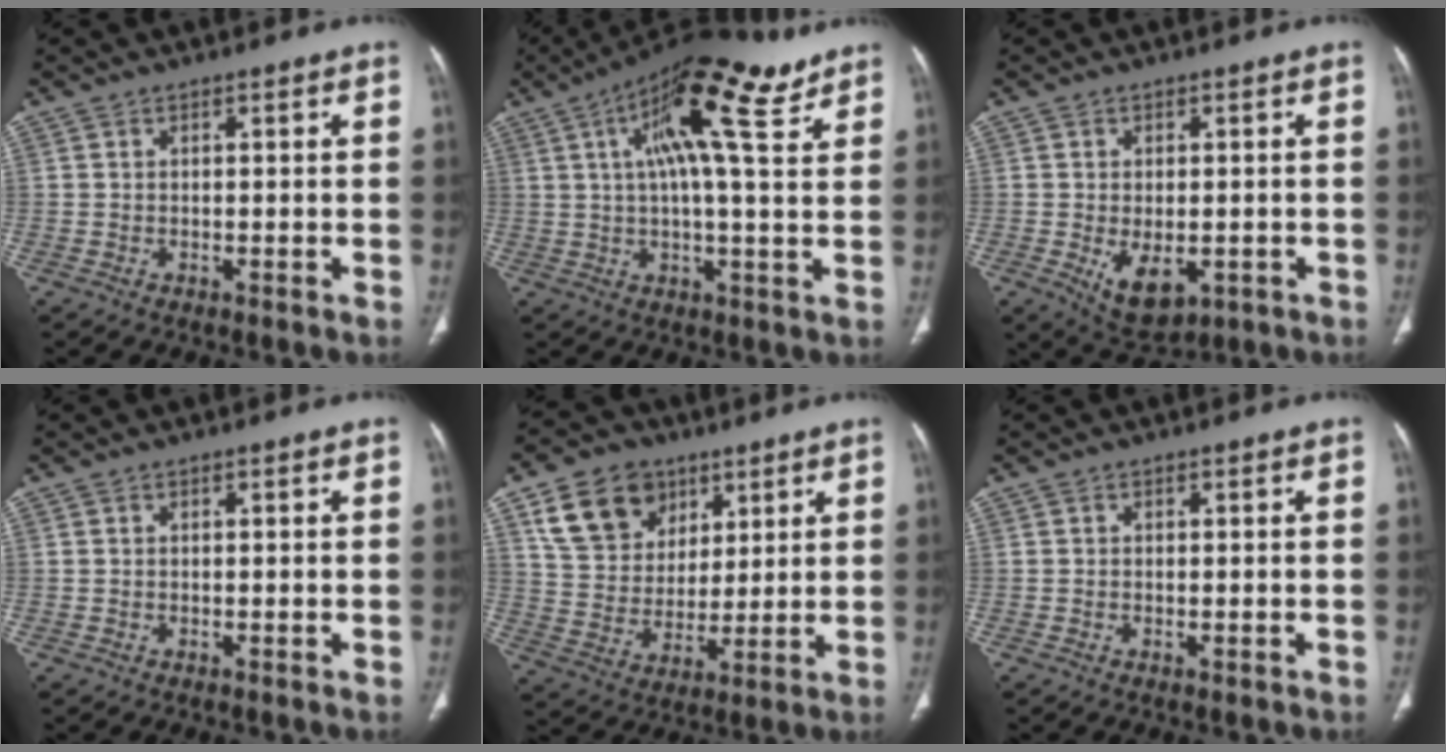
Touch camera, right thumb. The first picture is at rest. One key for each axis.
{"total": 17.2, "fx": 8.6, "fy": 4.7, "fz": 14.1, "tx": -0.213, "ty": -0.008, "tz": 0.135}
{"total": 7.8, "fx": -2.1, "fy": 4.6, "fz": 5.9, "tx": -0.078, "ty": -0.005, "tz": -0.016}
{"total": 0.0}
{"total": 14.4, "fx": 7.3, "fy": 11.0, "fz": 5.8, "tx": -0.076, "ty": -0.017, "tz": 0.140}
{"total": 0.0}